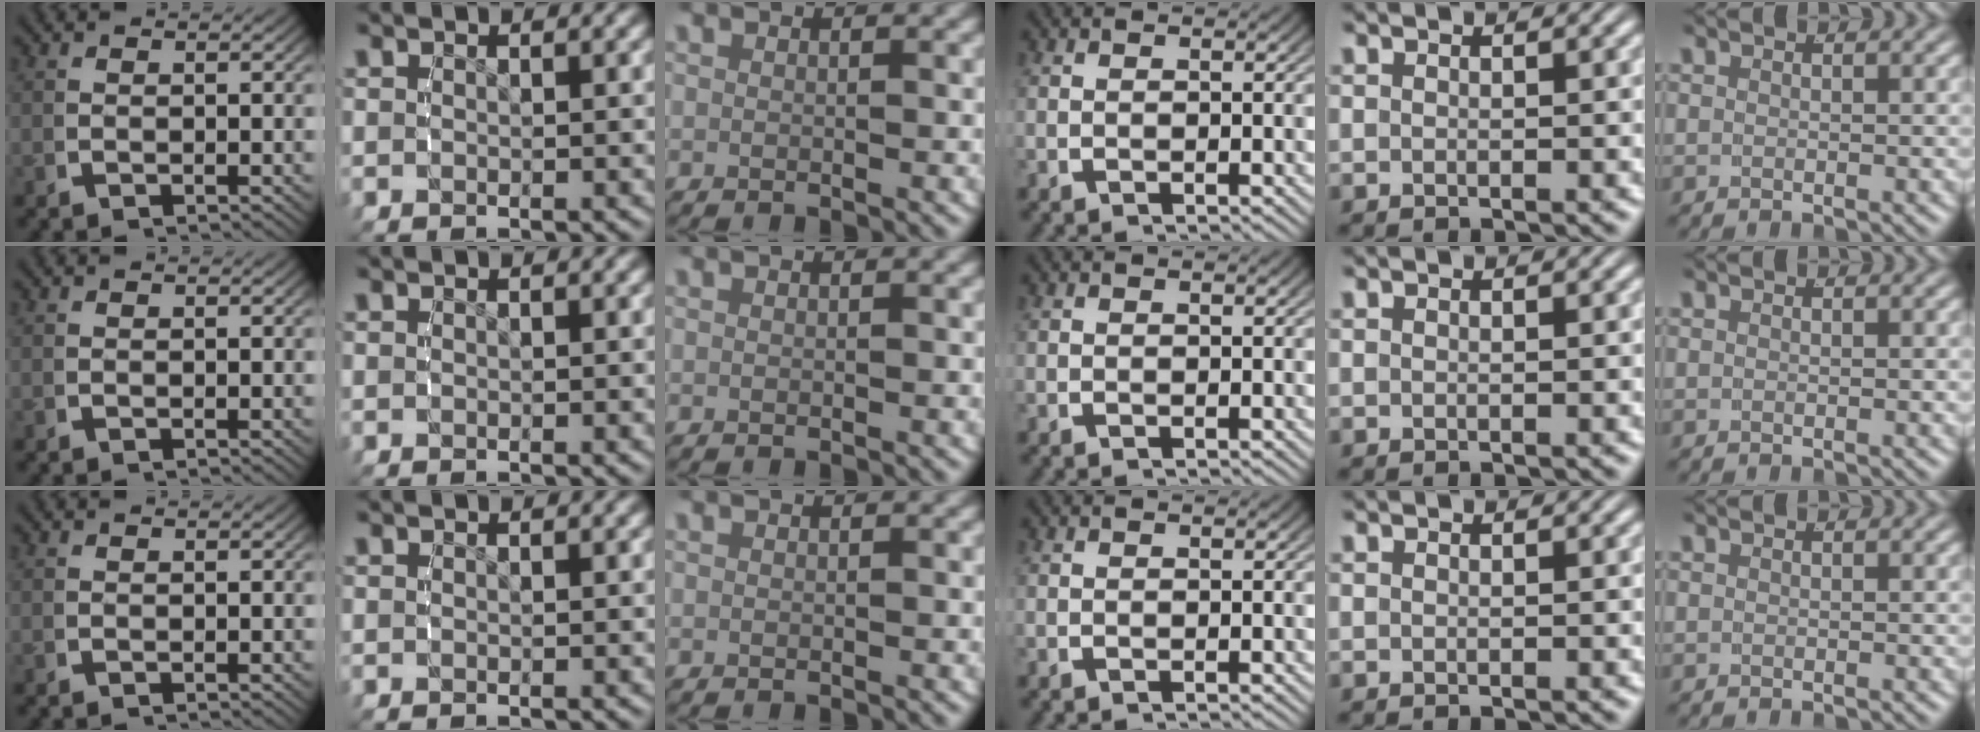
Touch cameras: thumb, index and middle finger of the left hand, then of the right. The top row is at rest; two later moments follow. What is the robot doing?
{"motion": "reach", "object": "jar lid"}